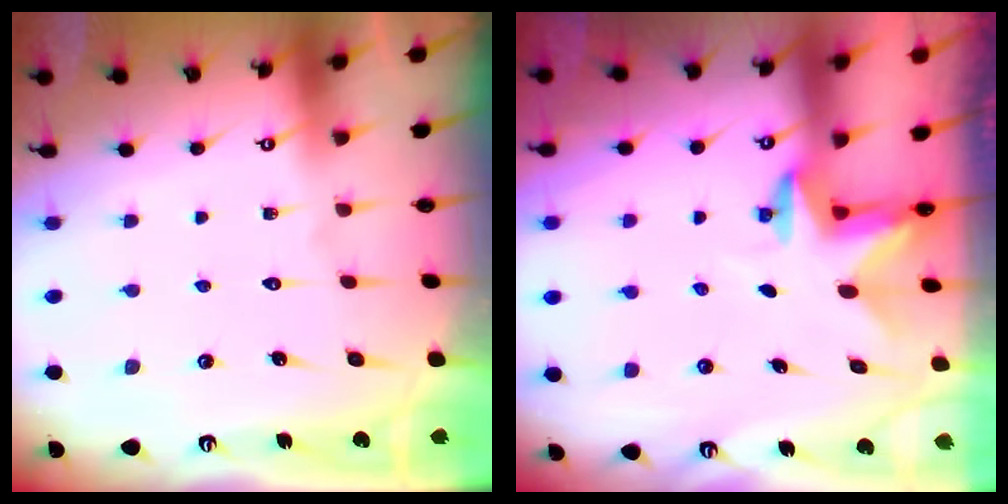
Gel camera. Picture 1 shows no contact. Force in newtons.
{"total": 2.5, "press": 2.5, "slide": 0.4}